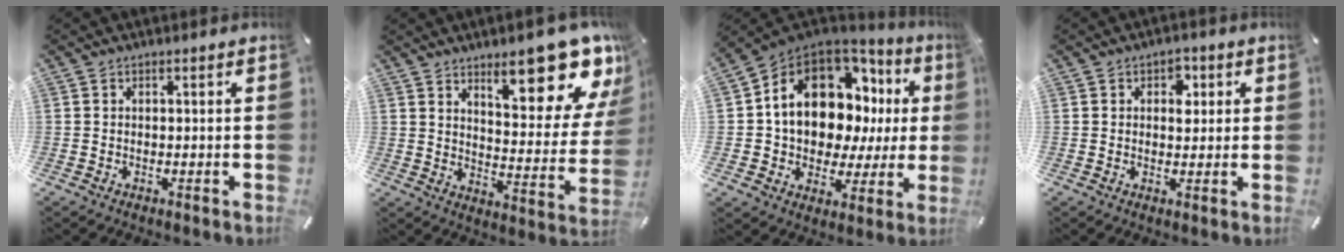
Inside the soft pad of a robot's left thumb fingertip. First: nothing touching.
{"total": 17.8, "force": [12.9, 6.0, 10.8], "torque": [-0.132, -0.111, 0.210]}
{"total": 15.3, "force": [5.7, 11.1, 8.9], "torque": [-0.146, -0.039, 0.103]}
{"total": 3.7, "force": [1.1, 2.7, 2.3], "torque": [-0.009, -0.008, 0.008]}